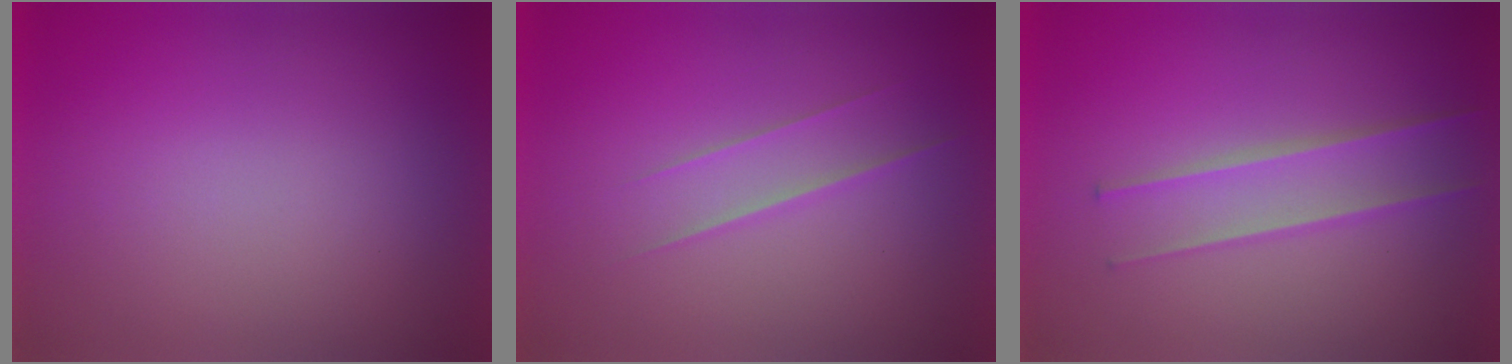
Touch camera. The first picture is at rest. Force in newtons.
{"total": 1.7}
{"total": 2.4}